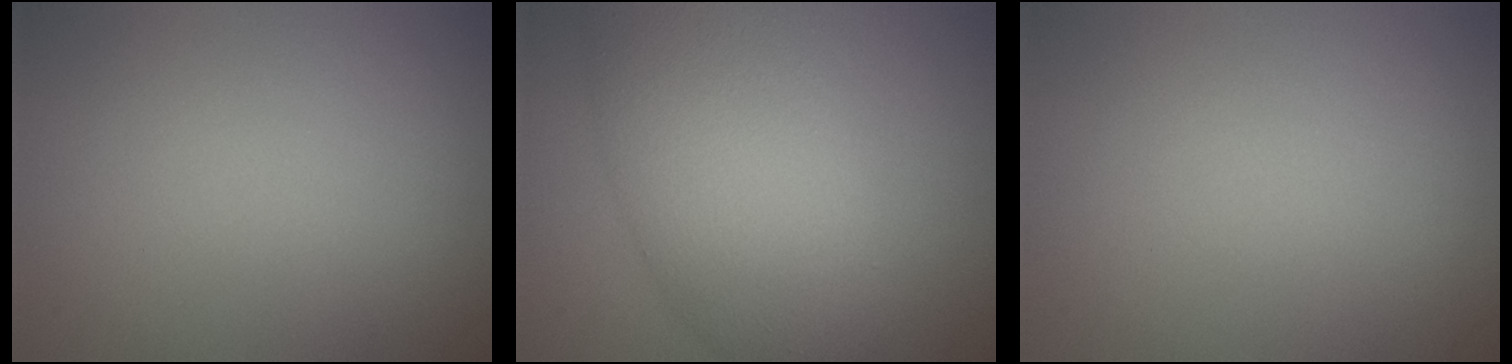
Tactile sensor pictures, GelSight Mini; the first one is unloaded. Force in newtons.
{"total": 8.4, "press": 8.4, "slide": 0.4}
{"total": 0.0}